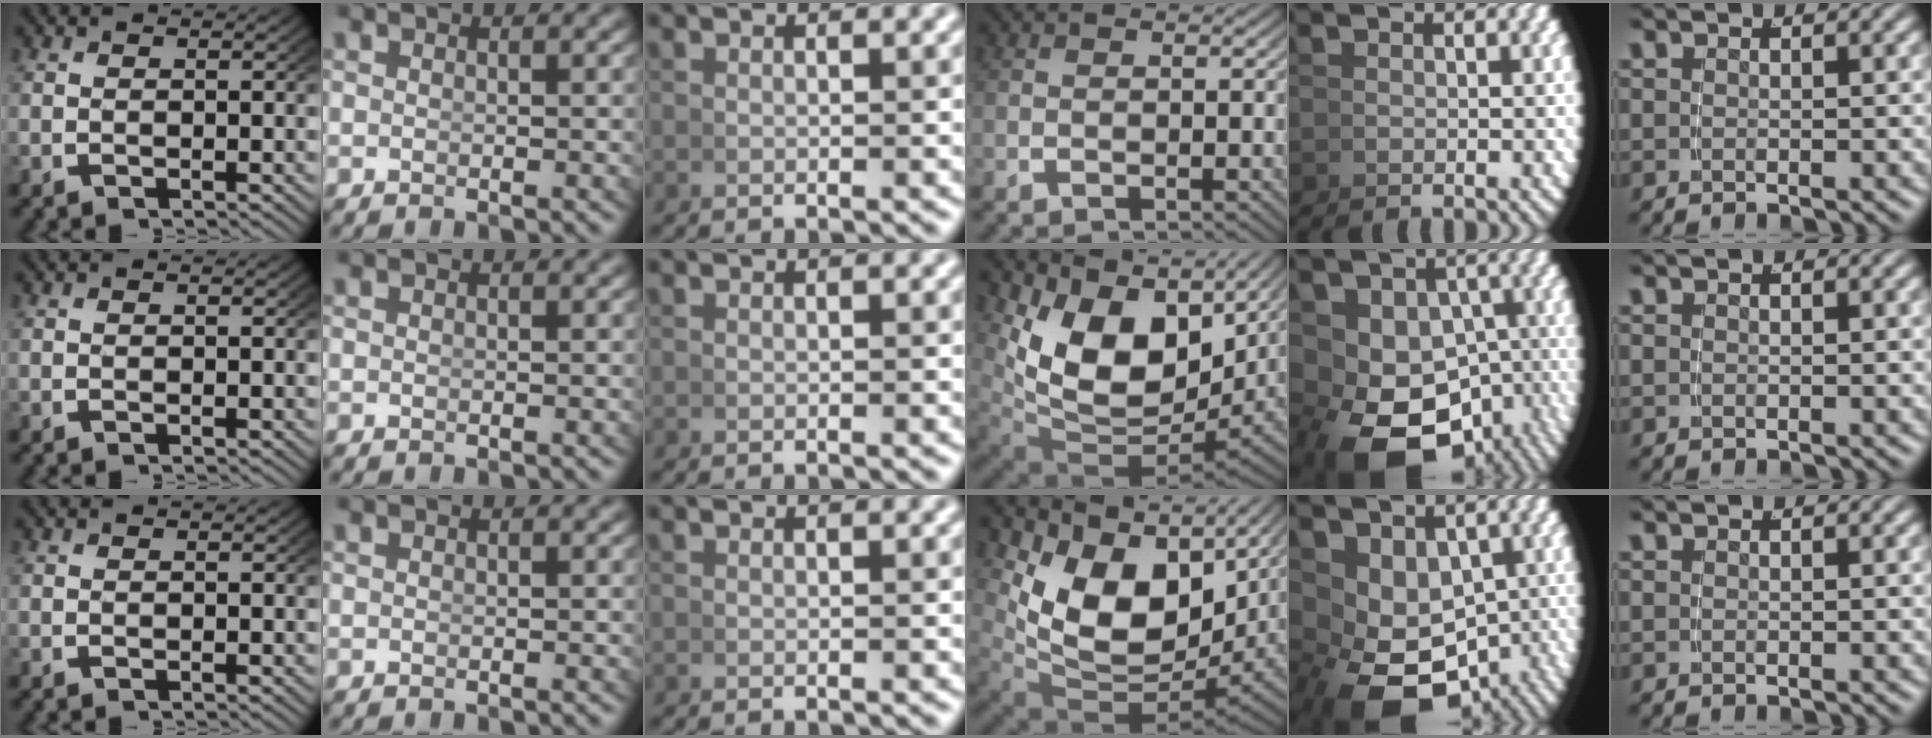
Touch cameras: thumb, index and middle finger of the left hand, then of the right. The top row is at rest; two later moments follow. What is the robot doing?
{"motion": "grasp_and_lifting", "object": "coin"}